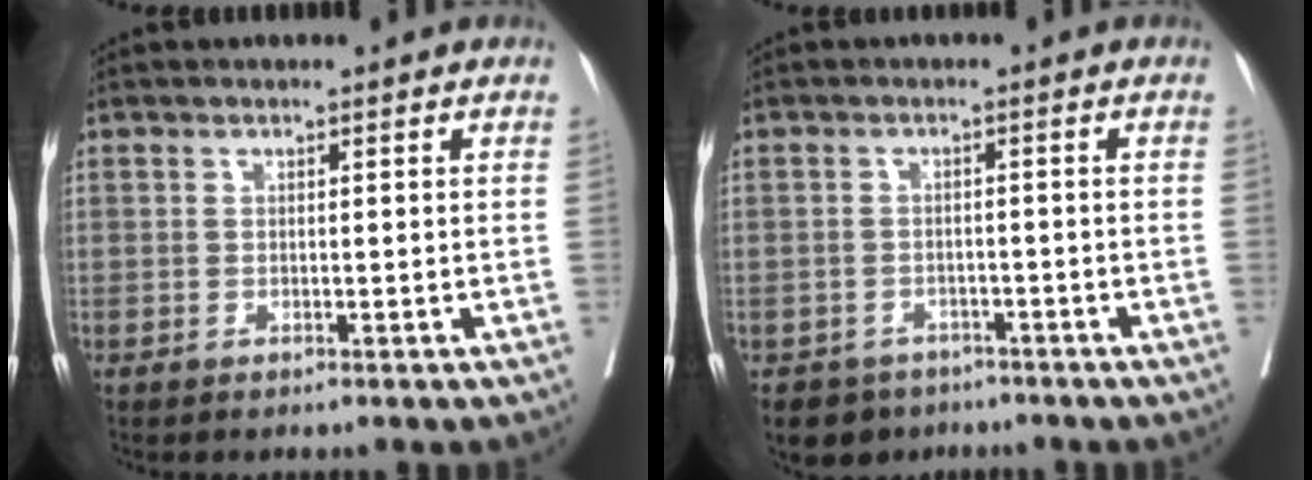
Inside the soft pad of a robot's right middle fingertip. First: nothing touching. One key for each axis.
{"total": 4.4, "fx": -3.3, "fy": 2.9, "fz": 0.1, "tx": 0.000, "ty": 0.006, "tz": -0.049}